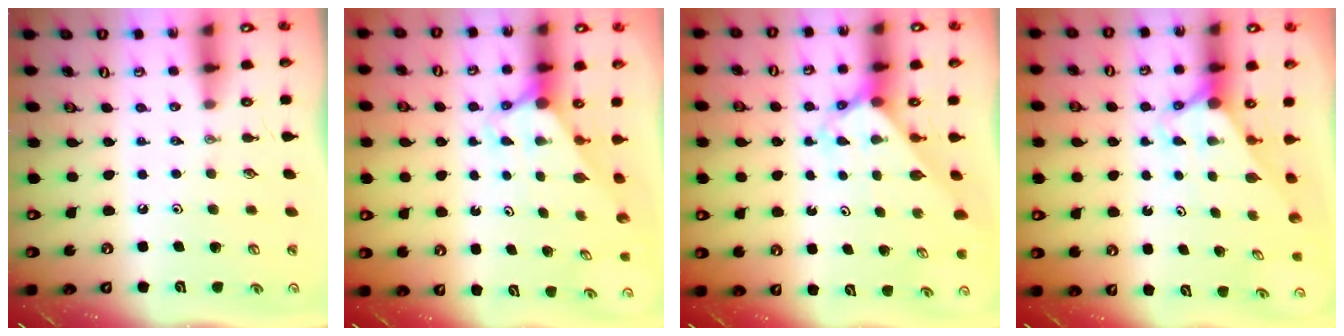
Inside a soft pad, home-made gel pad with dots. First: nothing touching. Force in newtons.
{"total": 2.9, "press": 2.9, "slide": 0.0}
{"total": 2.6, "press": 2.6, "slide": 0.1}
{"total": 2.8, "press": 2.8, "slide": 0.0}